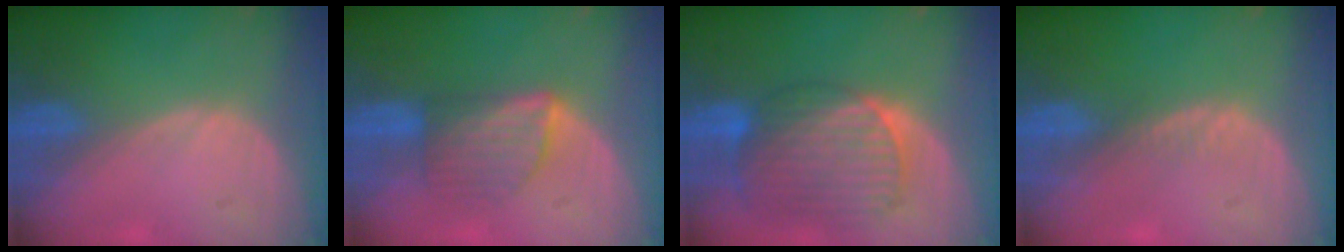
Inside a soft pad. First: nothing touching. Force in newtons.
{"total": 5.9, "press": 5.7, "slide": 1.5}
{"total": 10.7, "press": 9.1, "slide": 5.6}
{"total": 0.9, "press": 0.9, "slide": 0.2}